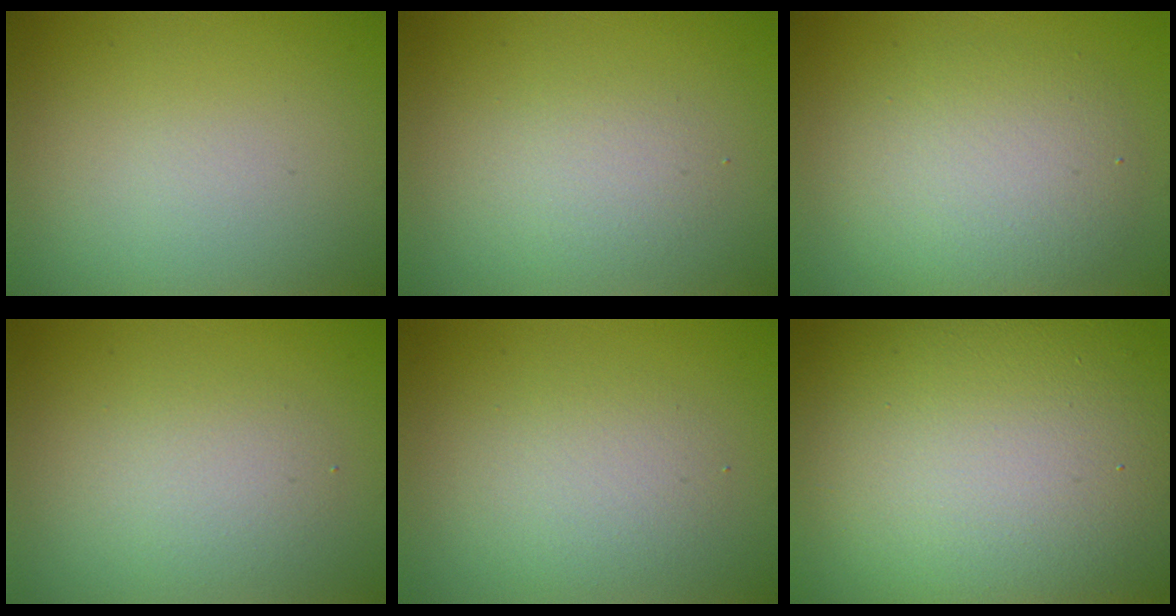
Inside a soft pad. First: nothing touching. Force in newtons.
{"total": 2.0, "press": 2.0, "slide": 0.1}
{"total": 5.1, "press": 5.1, "slide": 0.2}
{"total": 2.4, "press": 2.4, "slide": 0.2}
{"total": 2.8, "press": 2.8, "slide": 0.2}
{"total": 22.3, "press": 22.3, "slide": 1.1}